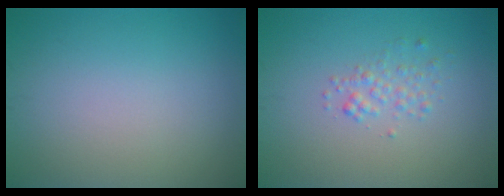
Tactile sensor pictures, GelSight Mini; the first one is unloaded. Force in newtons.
{"total": 1.5, "press": 1.5, "slide": 0.1}